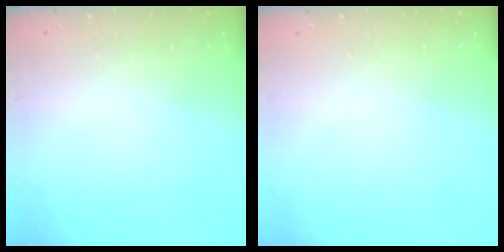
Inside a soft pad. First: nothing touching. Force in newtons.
{"total": 0.0}